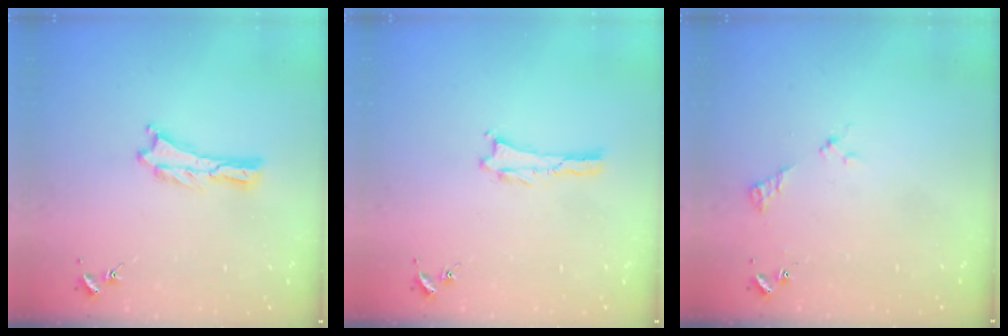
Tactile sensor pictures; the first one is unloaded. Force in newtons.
{"total": 0.0}
{"total": 2.5, "press": 2.5, "slide": 0.3}